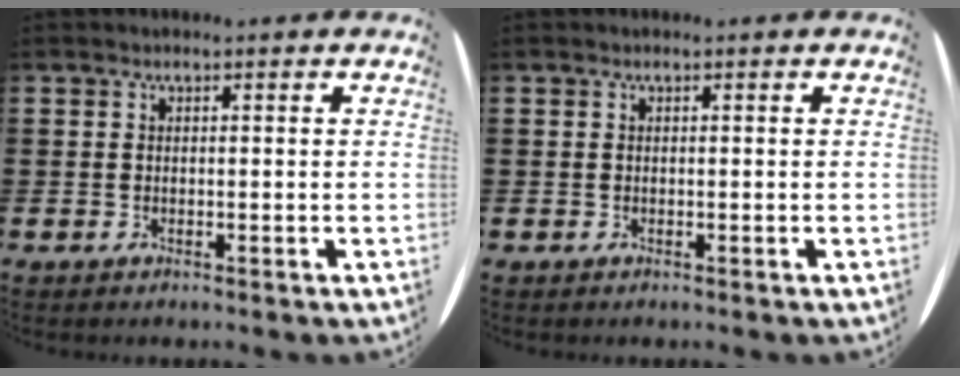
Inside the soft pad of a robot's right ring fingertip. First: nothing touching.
{"total": 0.0}